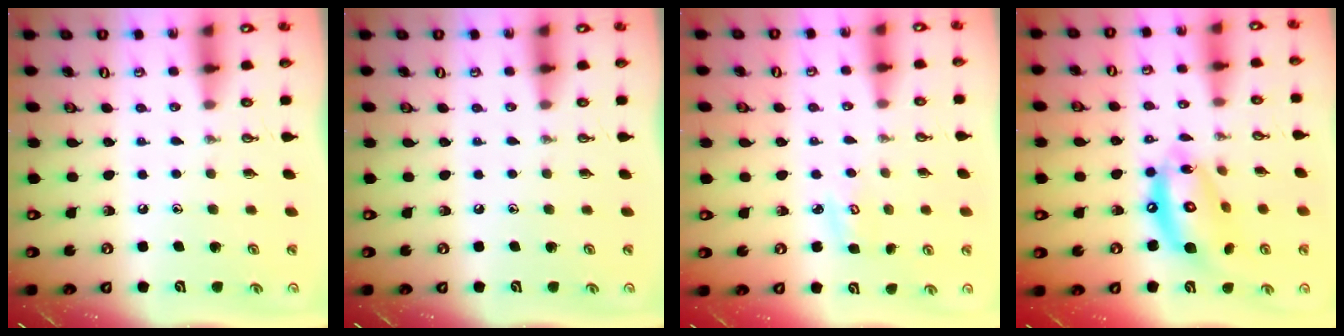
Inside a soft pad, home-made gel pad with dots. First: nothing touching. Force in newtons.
{"total": 0.0}
{"total": 3.4, "press": 3.4, "slide": 0.4}
{"total": 14.9, "press": 14.8, "slide": 1.4}